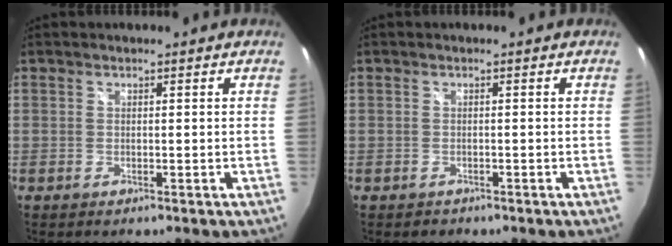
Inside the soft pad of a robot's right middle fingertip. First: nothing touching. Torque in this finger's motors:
{"motor_torque": [0.33, -0.39, 0.08, 0.01]}